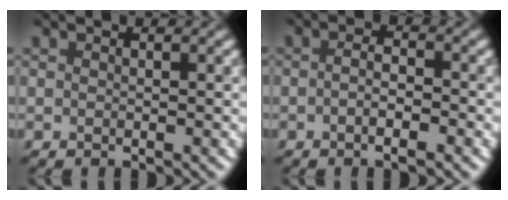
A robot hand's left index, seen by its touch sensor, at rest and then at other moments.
{"total": 2.3, "force": [-0.9, 0.6, 2.1], "torque": [-0.028, 0.000, -0.022]}